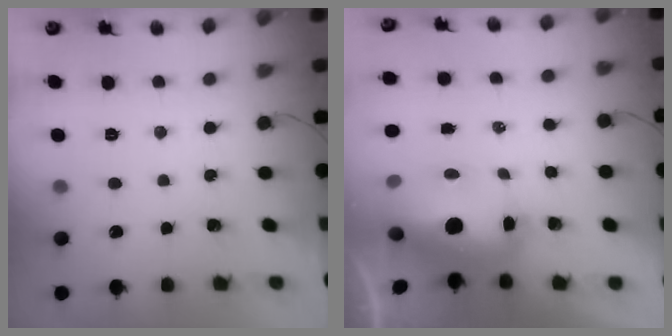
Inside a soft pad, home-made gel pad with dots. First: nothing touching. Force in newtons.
{"total": 14.3, "press": 13.9, "slide": 3.3}